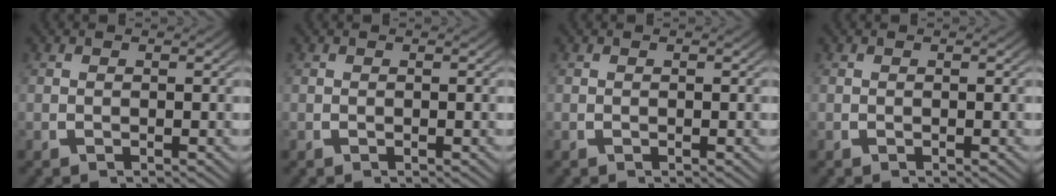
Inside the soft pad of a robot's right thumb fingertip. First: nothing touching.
{"total": 0.0}
{"total": 0.0}
{"total": 0.0}